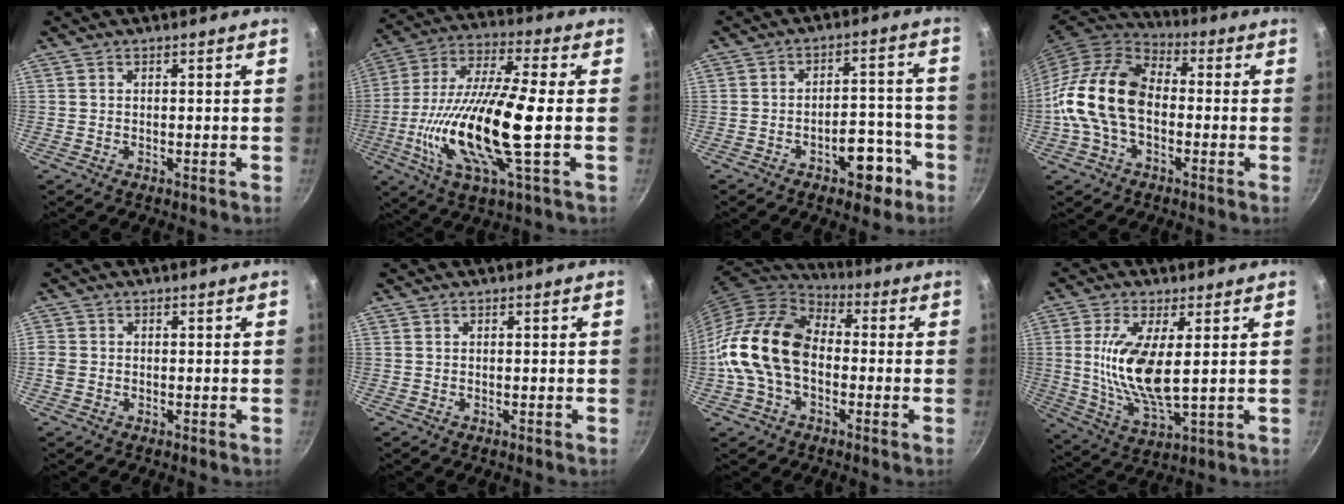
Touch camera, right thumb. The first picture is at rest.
{"total": 20.1, "force": [-3.3, 4.9, 19.2], "torque": [-0.378, 0.018, -0.071]}
{"total": 8.8, "force": [-4.7, 4.7, 5.8], "torque": [-0.047, 0.046, -0.053]}
{"total": 16.3, "force": [-1.9, 10.6, 12.2], "torque": [-0.210, 0.035, -0.052]}
{"total": 2.1, "force": [-0.4, 1.8, 0.9], "torque": [-0.016, 0.004, -0.010]}
{"total": 0.0}
{"total": 16.1, "force": [-1.9, 11.0, 11.5], "torque": [-0.193, 0.037, -0.052]}
{"total": 13.0, "force": [1.9, 4.7, 11.9], "torque": [-0.240, -0.017, 0.040]}